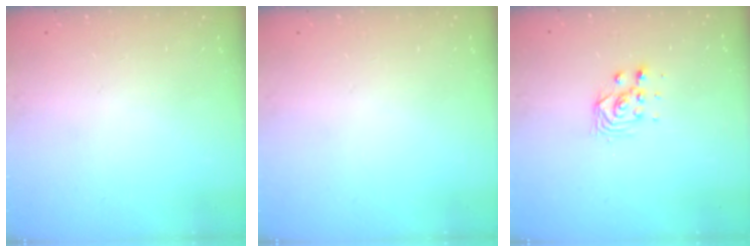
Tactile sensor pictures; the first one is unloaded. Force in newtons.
{"total": 0.0}
{"total": 2.9, "press": 2.8, "slide": 0.8}